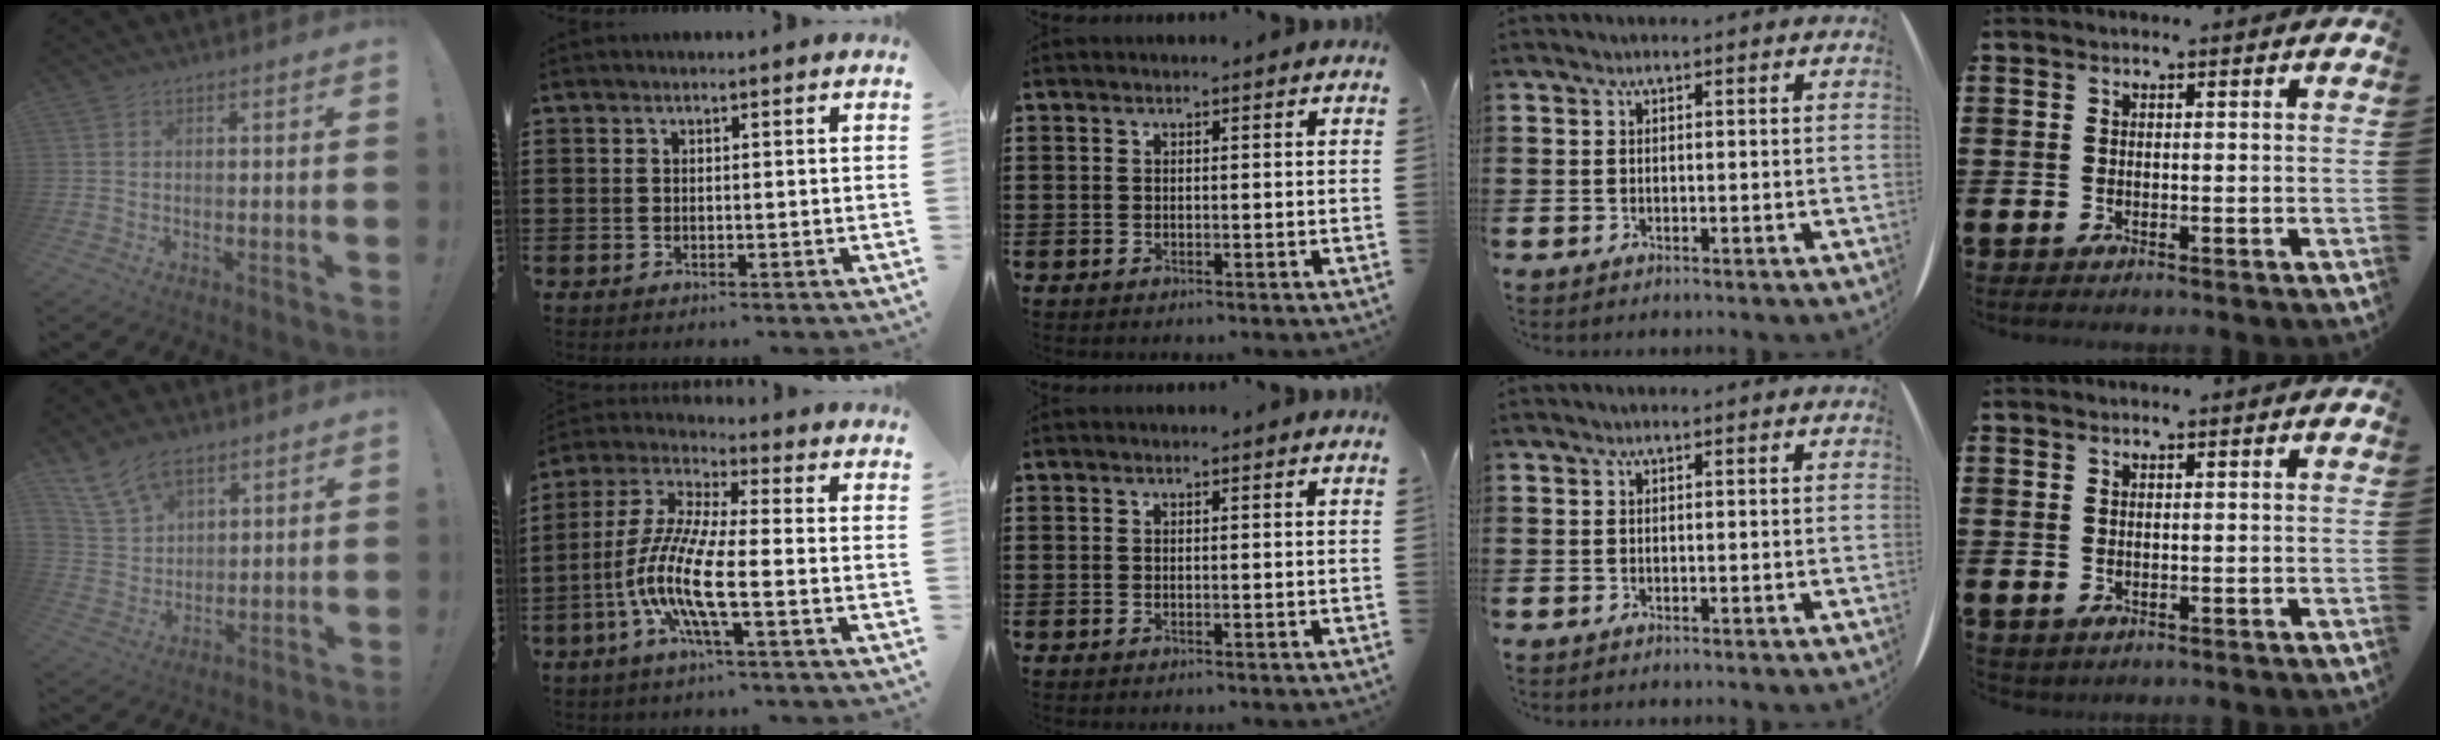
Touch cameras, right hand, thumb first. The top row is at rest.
{"thumb": {"total": 10.6, "force": [7.3, 6.3, 4.4], "torque": [-0.088, -0.033, 0.146]}, "index": {"total": 10.6, "force": [-4.0, 1.7, 9.6], "torque": [-0.234, -0.021, -0.089]}}